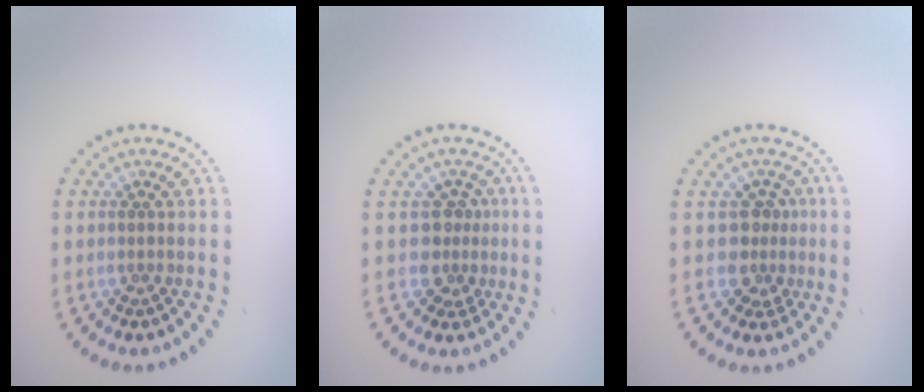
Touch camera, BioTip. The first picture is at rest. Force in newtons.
{"total": 2.6, "press": 2.0, "slide": 1.7}
{"total": 2.6, "press": 1.9, "slide": 1.8}